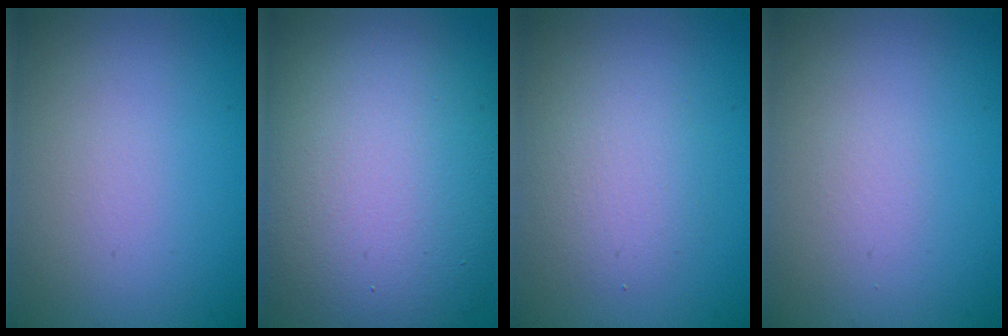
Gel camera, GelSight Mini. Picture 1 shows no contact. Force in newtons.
{"total": 13.1, "press": 13.1, "slide": 0.6}
{"total": 2.4, "press": 2.4, "slide": 0.2}
{"total": 0.6, "press": 0.6, "slide": 0.0}